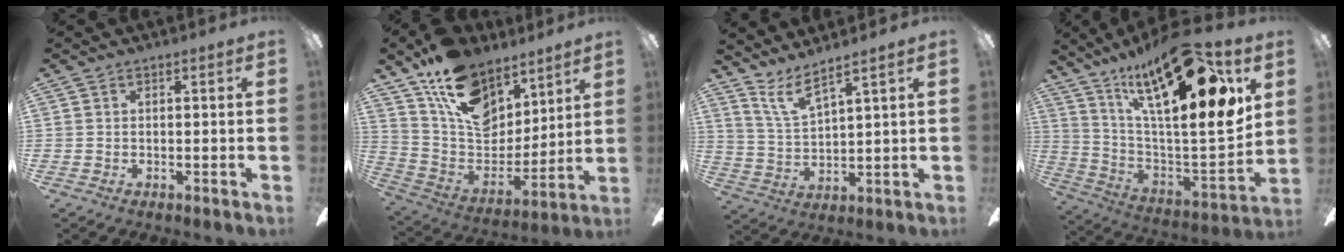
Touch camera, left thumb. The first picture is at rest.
{"total": 18.7, "force": [11.8, 11.3, 9.1], "torque": [-0.171, -0.067, 0.224]}
{"total": 7.9, "force": [6.4, 1.3, 4.5], "torque": [-0.104, -0.033, 0.117]}
{"total": 26.5, "force": [15.5, 6.8, 20.4], "torque": [-0.346, -0.096, 0.249]}